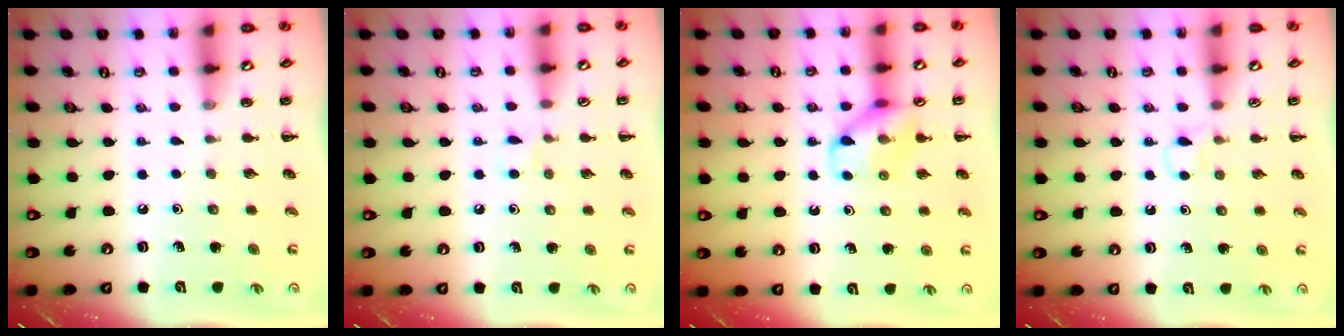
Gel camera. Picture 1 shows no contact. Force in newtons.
{"total": 4.0, "press": 3.8, "slide": 1.4}
{"total": 12.3, "press": 12.2, "slide": 1.6}
{"total": 2.8, "press": 2.6, "slide": 1.2}